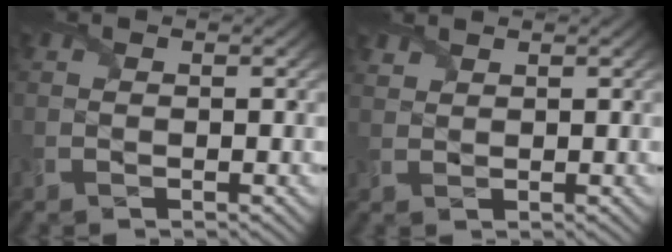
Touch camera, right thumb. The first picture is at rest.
{"total": 1.7, "force": [1.5, 0.6, 0.4], "torque": [-0.013, 0.003, 0.037]}